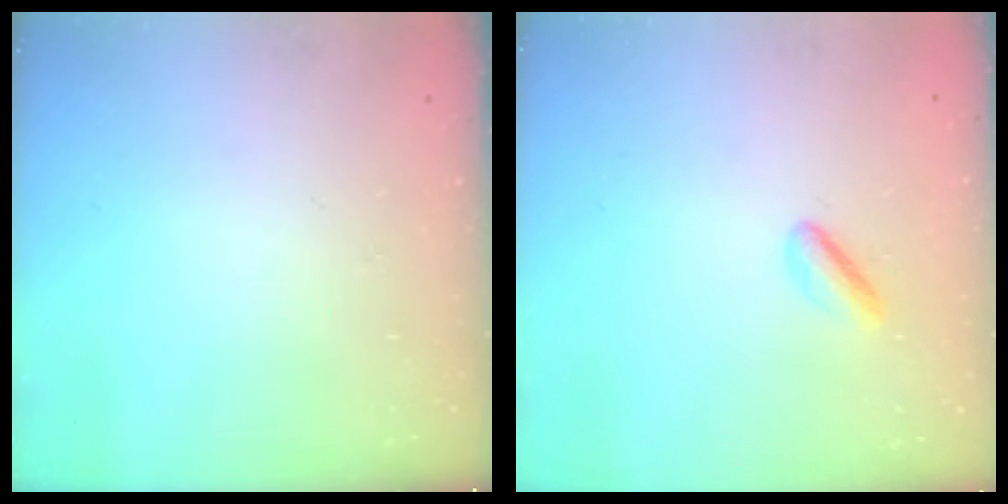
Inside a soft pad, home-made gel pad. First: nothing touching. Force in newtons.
{"total": 2.5, "press": 2.5, "slide": 0.5}